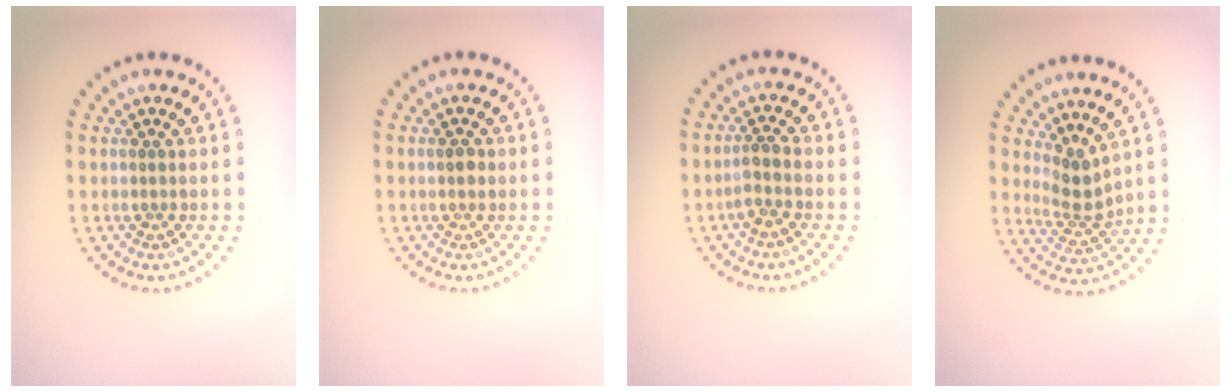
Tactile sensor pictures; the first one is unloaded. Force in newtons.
{"total": 1.0, "press": 1.0, "slide": 0.3}
{"total": 1.8, "press": 1.5, "slide": 1.0}
{"total": 2.6, "press": 1.8, "slide": 1.9}